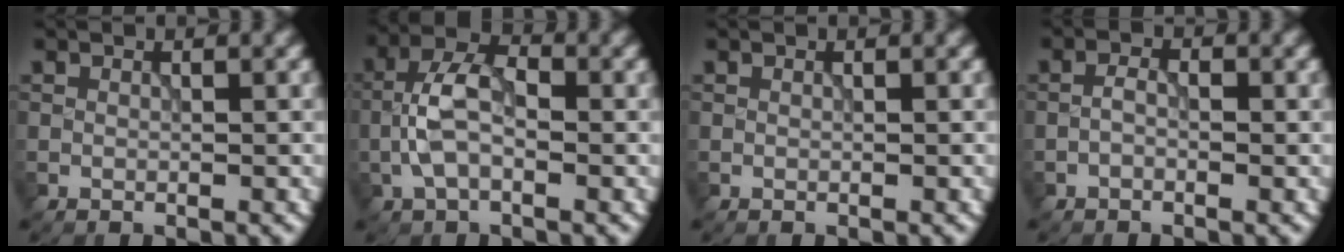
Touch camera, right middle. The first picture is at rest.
{"total": 4.7, "force": [-1.0, 2.4, 3.9], "torque": [-0.084, 0.015, -0.026]}
{"total": 0.0}
{"total": 1.4, "force": [-0.6, 0.7, 1.1], "torque": [-0.012, 0.003, -0.016]}